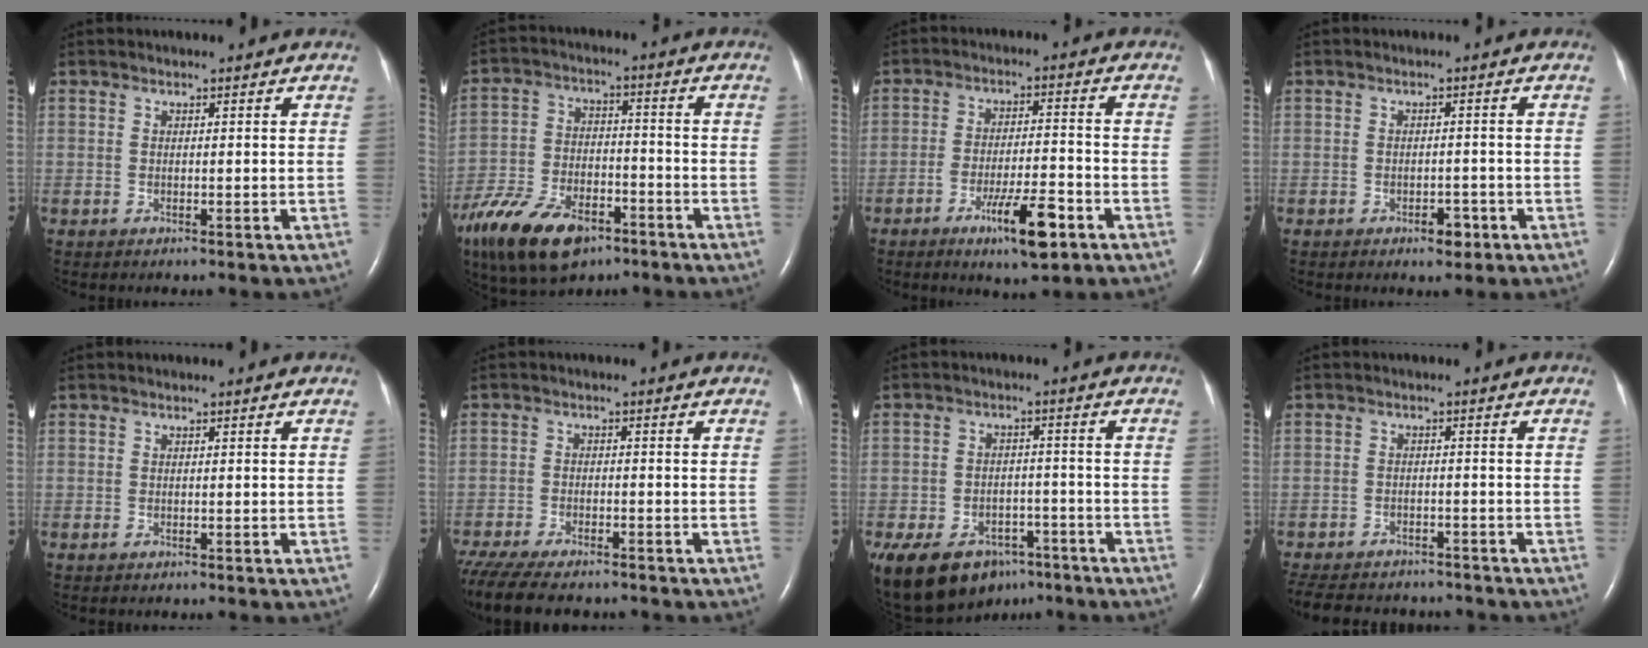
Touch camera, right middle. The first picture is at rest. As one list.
[{"total": 17.0, "force": [-11.0, 7.9, 10.2], "torque": [-0.234, -0.024, -0.198]}, {"total": 8.7, "force": [-4.8, 1.3, 7.1], "torque": [-0.121, -0.010, -0.074]}, {"total": 2.5, "force": [-1.4, 1.2, 1.6], "torque": [-0.020, 0.003, -0.016]}, {"total": 0.0}, {"total": 13.8, "force": [-11.5, 3.6, 6.7], "torque": [-0.145, -0.027, -0.177]}, {"total": 16.3, "force": [-10.5, 10.1, 7.3], "torque": [-0.186, -0.008, -0.150]}, {"total": 13.7, "force": [-11.9, 5.1, 4.5], "torque": [-0.112, -0.007, -0.158]}]